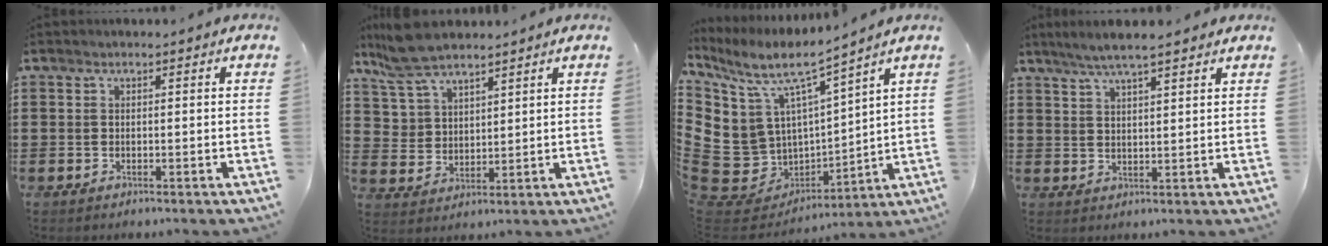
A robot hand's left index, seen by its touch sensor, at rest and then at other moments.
{"total": 7.9, "force": [6.6, 3.2, 3.0], "torque": [-0.085, -0.006, 0.125]}
{"total": 10.9, "force": [5.1, 8.1, 5.3], "torque": [-0.167, -0.048, 0.092]}
{"total": 4.9, "force": [3.9, 0.5, 3.0], "torque": [-0.065, -0.001, 0.069]}